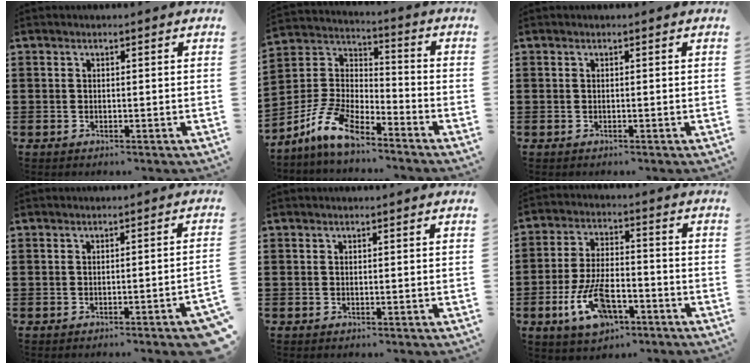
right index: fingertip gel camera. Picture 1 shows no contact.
{"total": 9.6, "force": [-7.7, 3.2, 4.8], "torque": [-0.124, 0.014, -0.156]}
{"total": 0.0}
{"total": 2.2, "force": [-1.5, -0.4, 1.7], "torque": [-0.026, -0.003, -0.028]}
{"total": 0.0}
{"total": 10.2, "force": [-4.7, 4.5, 7.8], "torque": [-0.167, 0.000, -0.083]}